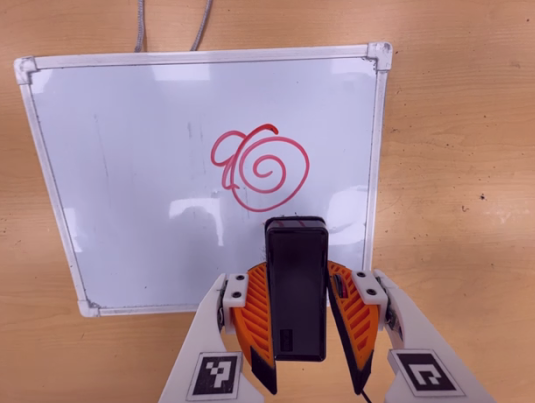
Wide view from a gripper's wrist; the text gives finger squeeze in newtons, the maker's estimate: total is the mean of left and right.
{"total": 6.7, "left": 5.2, "right": 8.2}